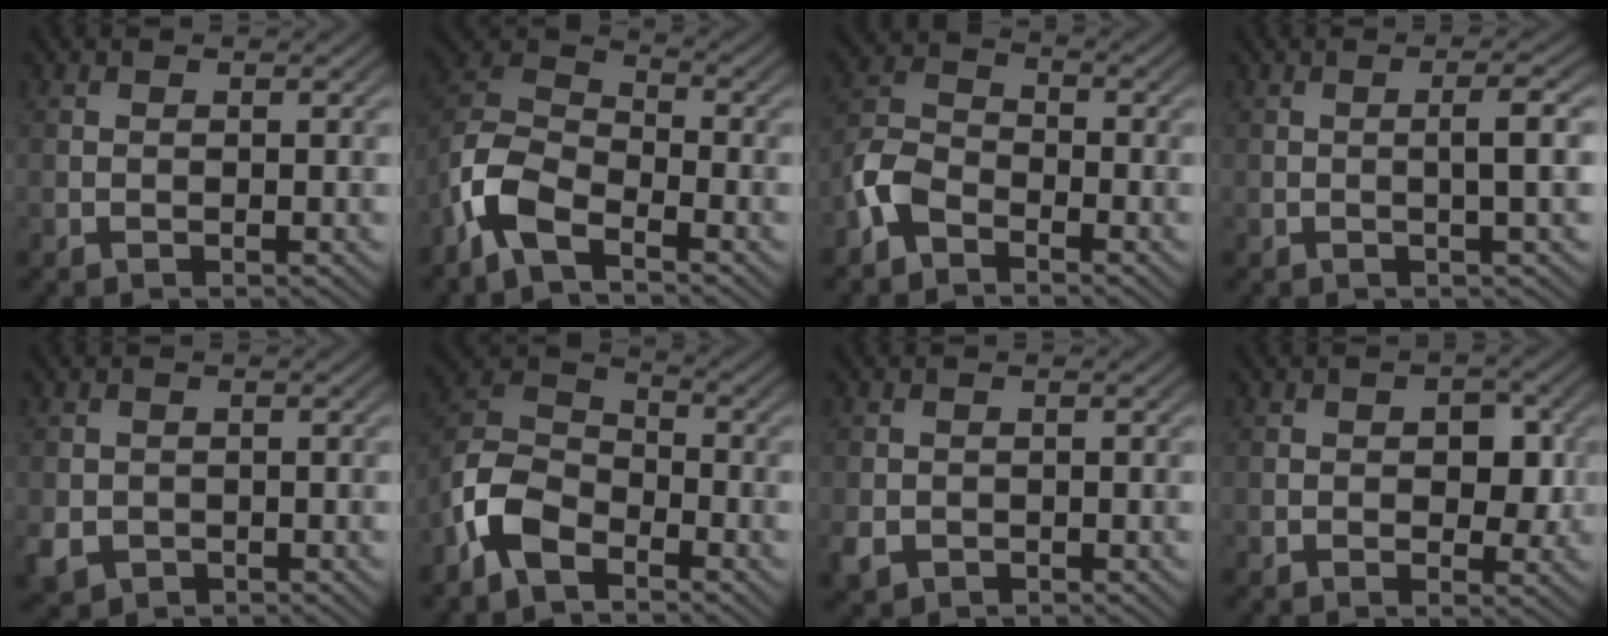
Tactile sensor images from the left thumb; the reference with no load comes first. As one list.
[{"total": 8.4, "force": [-5.2, 3.6, 5.5], "torque": [-0.128, -0.001, -0.125]}, {"total": 5.1, "force": [-3.3, 2.7, 2.8], "torque": [-0.066, 0.003, -0.086]}, {"total": 2.6, "force": [0.0, 0.2, 2.6], "torque": [-0.042, 0.008, -0.005]}, {"total": 3.0, "force": [-1.1, 2.6, 1.2], "torque": [-0.033, -0.015, -0.023]}, {"total": 8.2, "force": [-4.9, 4.5, 4.9], "torque": [-0.113, 0.003, -0.119]}, {"total": 2.3, "force": [-1.0, 1.9, 0.9], "torque": [-0.026, -0.012, -0.022]}, {"total": 3.7, "force": [0.2, 2.5, 2.7], "torque": [-0.040, -0.005, -0.001]}]